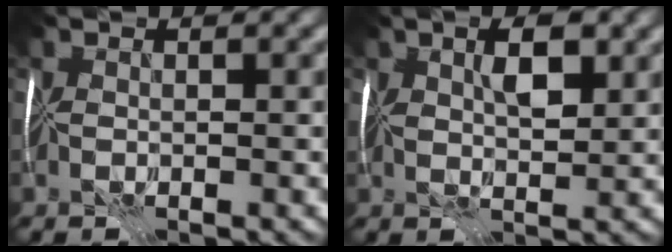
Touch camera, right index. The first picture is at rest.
{"total": 3.1, "force": [1.3, 1.2, 2.6], "torque": [-0.046, 0.001, 0.021]}